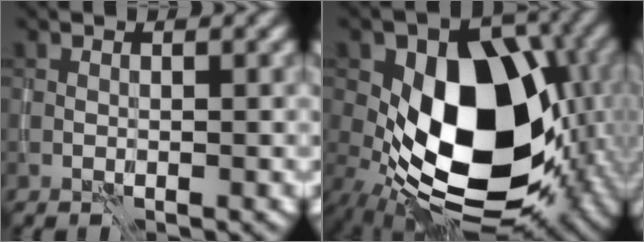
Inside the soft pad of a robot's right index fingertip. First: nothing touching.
{"total": 14.5, "force": [-2.6, 8.6, 11.3], "torque": [-0.182, -0.001, -0.055]}